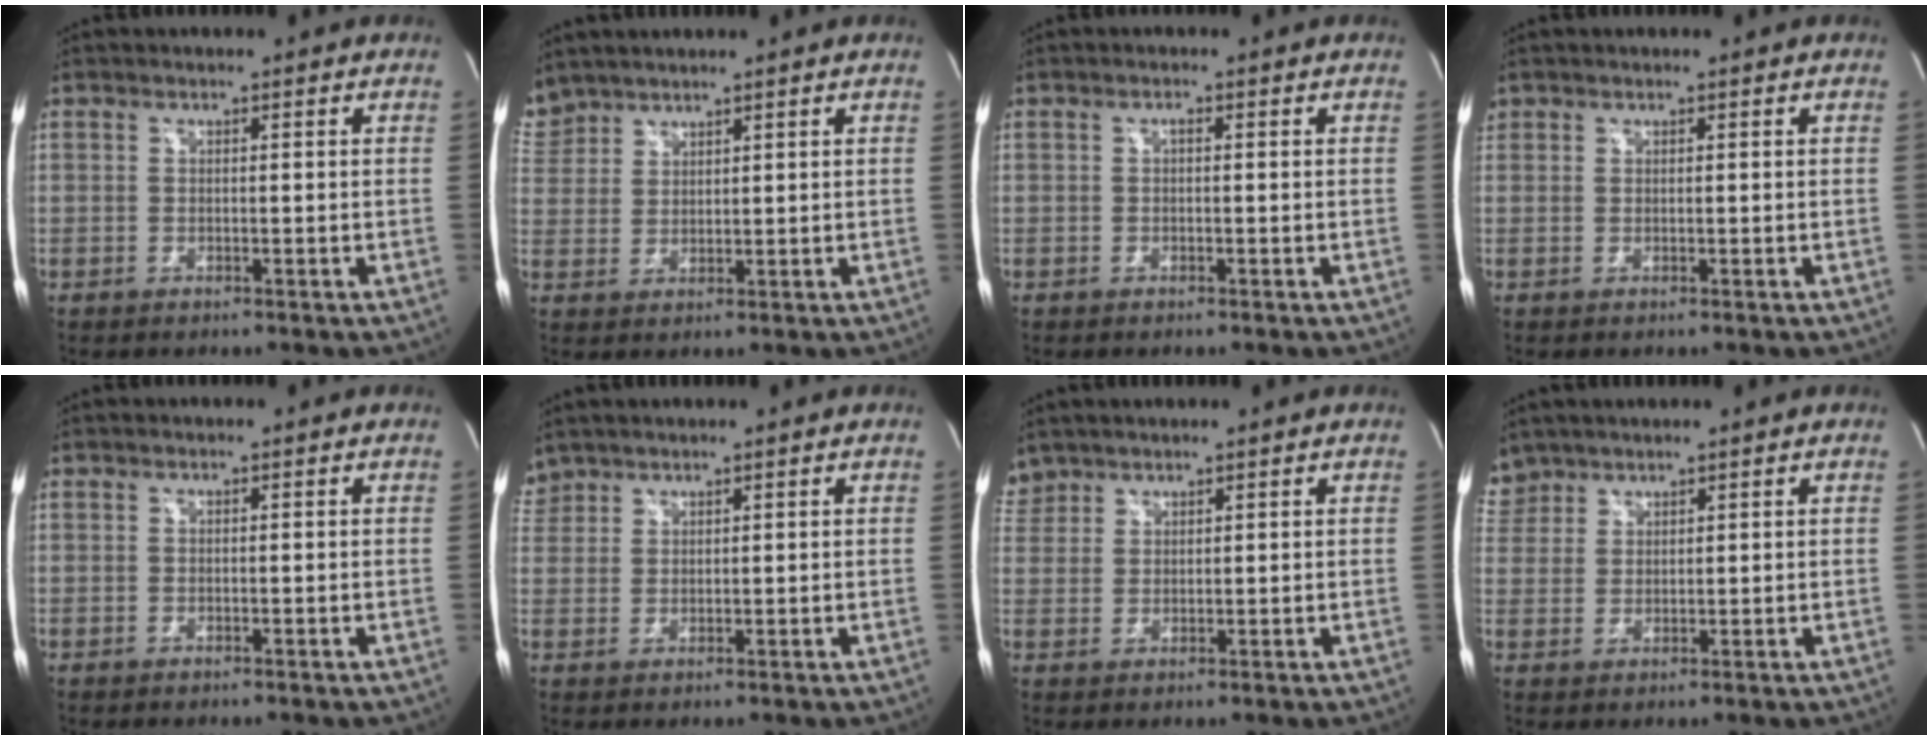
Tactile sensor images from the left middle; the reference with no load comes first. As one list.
[{"total": 4.9, "force": [4.6, 1.7, 0.1], "torque": [-0.014, 0.018, 0.101]}, {"total": 0.5, "force": [0.1, 0.1, 0.5], "torque": [-0.012, 0.001, 0.001]}, {"total": 0.7, "force": [0.4, 0.5, 0.0], "torque": [0.000, 0.010, 0.009]}, {"total": 0.0}, {"total": 2.9, "force": [2.6, 1.2, -0.2], "torque": [0.001, 0.015, 0.054]}, {"total": 3.3, "force": [2.9, 1.6, -0.2], "torque": [0.004, 0.013, 0.060]}, {"total": 4.0, "force": [3.5, 2.0, -0.3], "torque": [0.007, 0.014, 0.074]}]